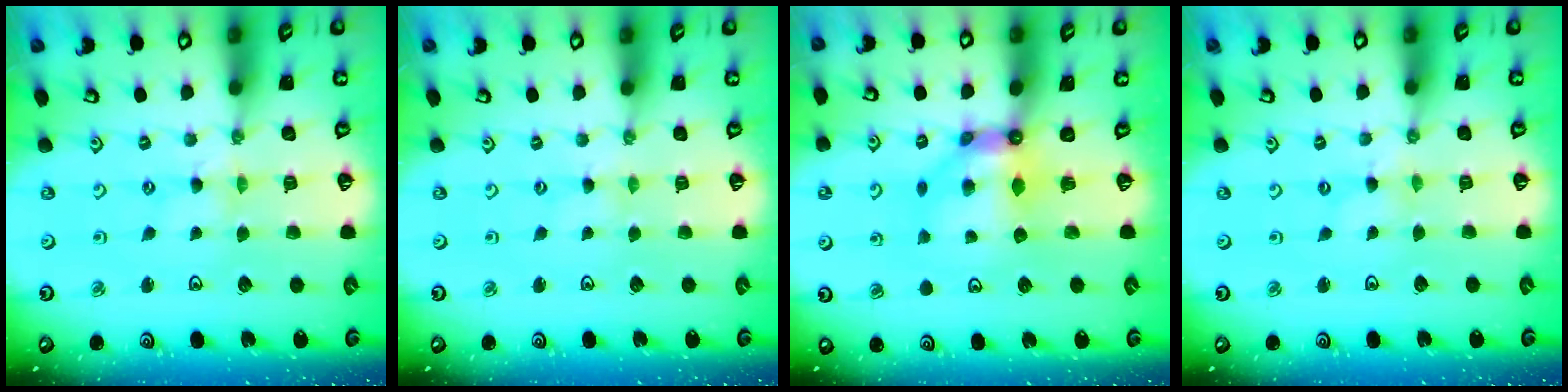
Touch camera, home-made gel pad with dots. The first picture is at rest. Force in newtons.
{"total": 0.0}
{"total": 7.5, "press": 7.5, "slide": 0.9}
{"total": 0.0}